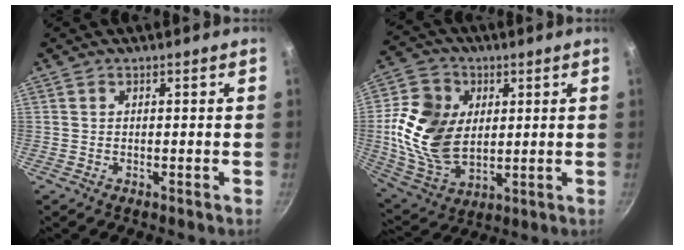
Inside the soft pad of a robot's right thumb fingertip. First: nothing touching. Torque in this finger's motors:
{"motor_torque": [-0.24, 0.72, 1.01, 0.29, 0.18]}